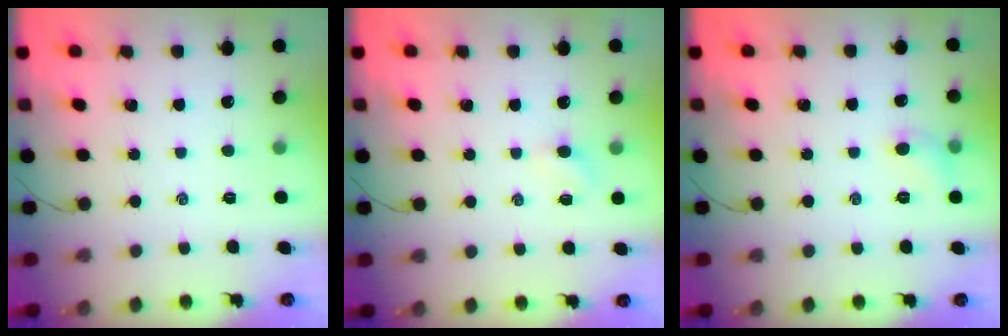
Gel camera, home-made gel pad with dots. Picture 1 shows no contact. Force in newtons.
{"total": 2.8, "press": 2.6, "slide": 1.0}
{"total": 5.7, "press": 5.5, "slide": 1.5}